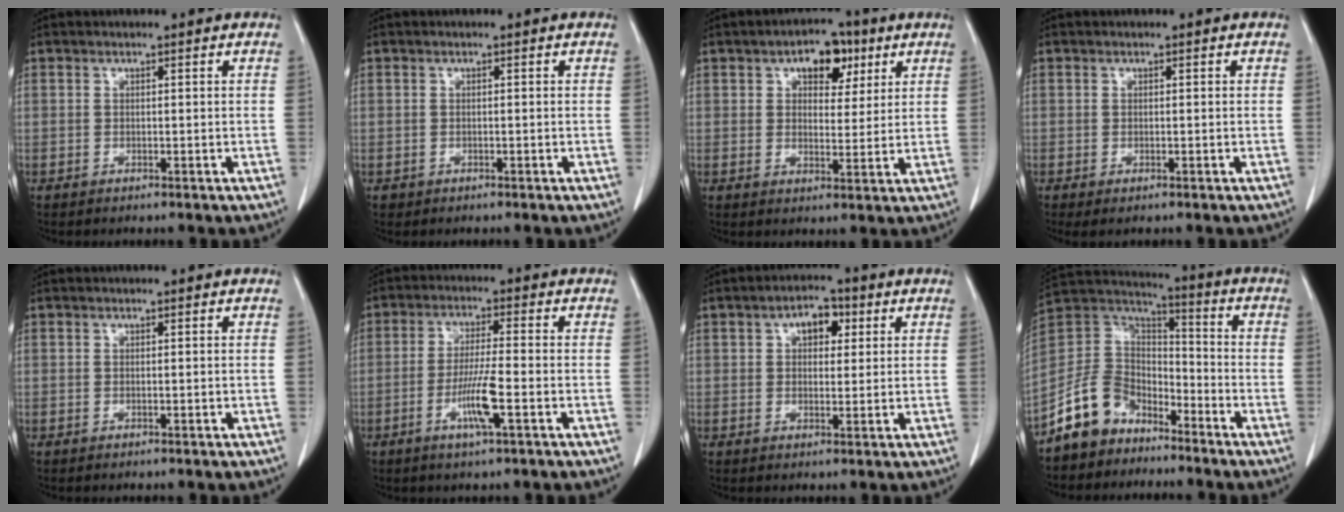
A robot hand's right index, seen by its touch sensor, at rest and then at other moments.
{"total": 0.9, "force": [-0.3, 0.9, 0.1], "torque": [-0.004, 0.005, -0.002]}
{"total": 8.1, "force": [3.8, 4.6, 5.4], "torque": [-0.083, 0.022, 0.061]}
{"total": 2.1, "force": [-0.7, 1.0, 1.7], "torque": [-0.043, -0.002, -0.009]}
{"total": 0.0}
{"total": 7.0, "force": [-2.6, 0.3, 6.5], "torque": [-0.125, -0.007, -0.048]}
{"total": 5.4, "force": [1.9, 3.1, 4.0], "torque": [-0.067, 0.019, 0.033]}
{"total": 11.5, "force": [-8.0, 7.4, 3.7], "torque": [-0.089, 0.040, -0.159]}